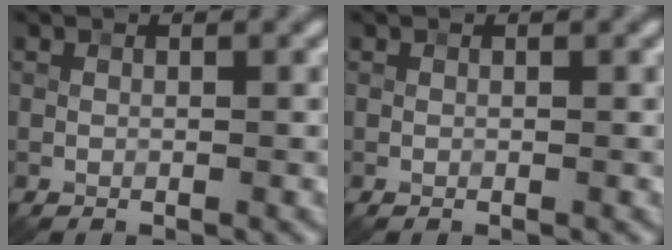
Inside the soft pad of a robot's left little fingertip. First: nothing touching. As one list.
[{"total": 0.0}]